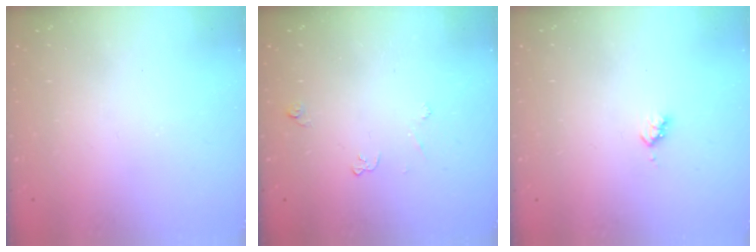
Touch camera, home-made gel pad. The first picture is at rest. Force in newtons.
{"total": 3.4, "press": 3.4, "slide": 0.6}
{"total": 3.1, "press": 3.0, "slide": 0.5}